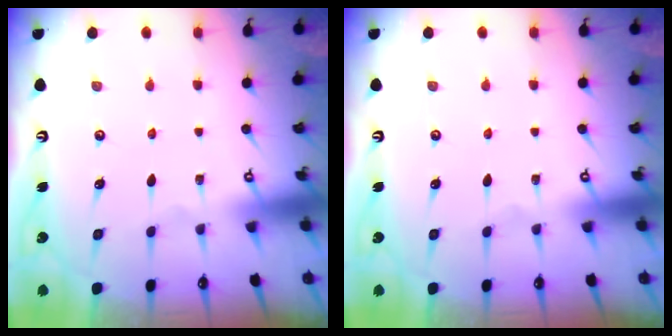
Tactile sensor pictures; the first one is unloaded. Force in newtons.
{"total": 0.0}